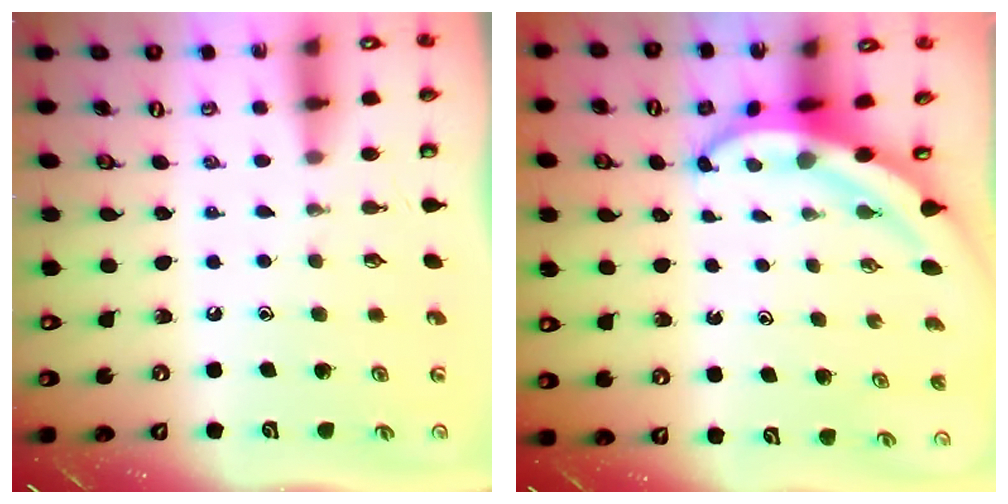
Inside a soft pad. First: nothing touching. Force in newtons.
{"total": 4.8, "press": 4.7, "slide": 0.5}